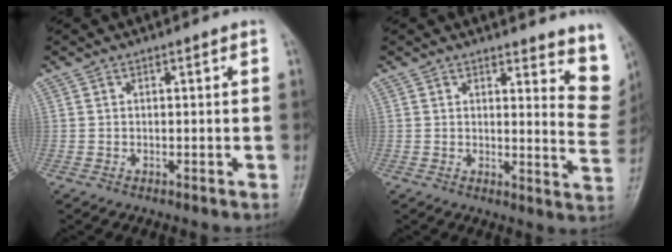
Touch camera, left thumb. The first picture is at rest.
{"total": 10.2, "force": [8.3, 3.9, 4.5], "torque": [-0.006, -0.059, 0.072]}